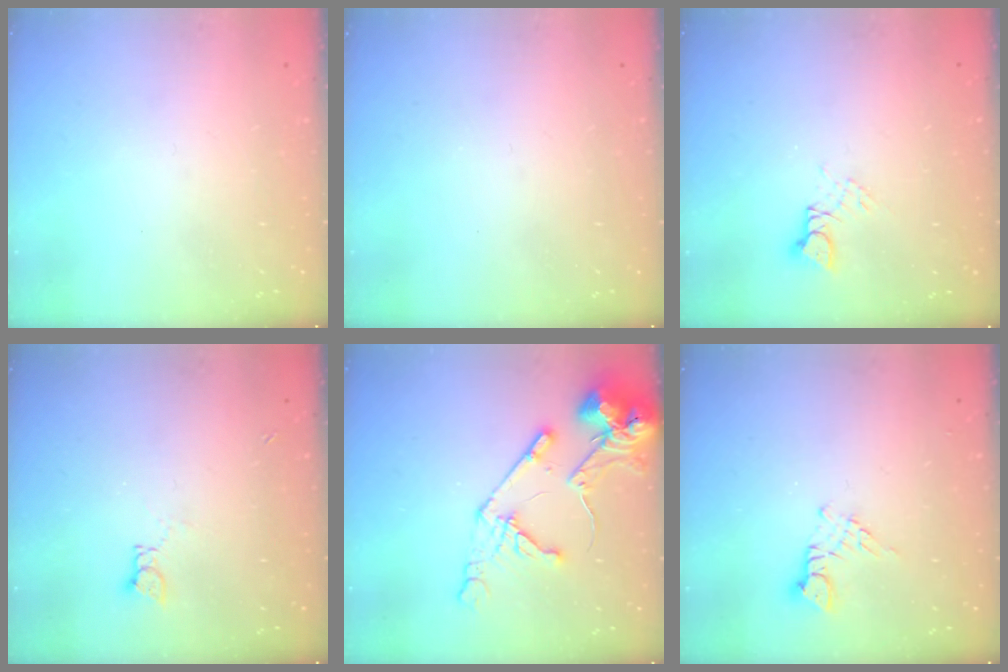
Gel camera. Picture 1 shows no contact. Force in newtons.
{"total": 0.0}
{"total": 3.6, "press": 3.5, "slide": 0.2}
{"total": 1.8, "press": 1.7, "slide": 0.3}
{"total": 14.5, "press": 14.4, "slide": 1.8}
{"total": 3.6, "press": 3.5, "slide": 0.4}